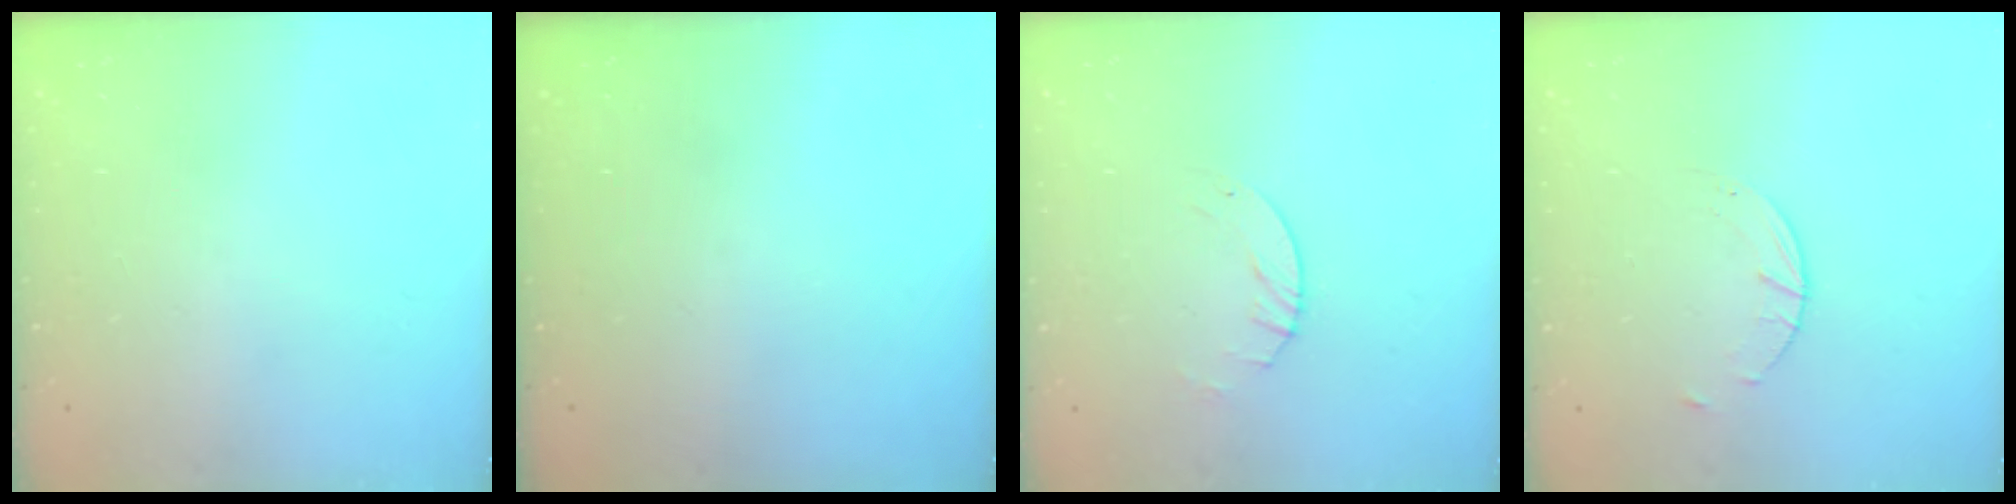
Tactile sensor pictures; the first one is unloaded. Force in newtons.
{"total": 0.0}
{"total": 2.6, "press": 2.6, "slide": 0.3}
{"total": 3.0, "press": 3.0, "slide": 0.4}